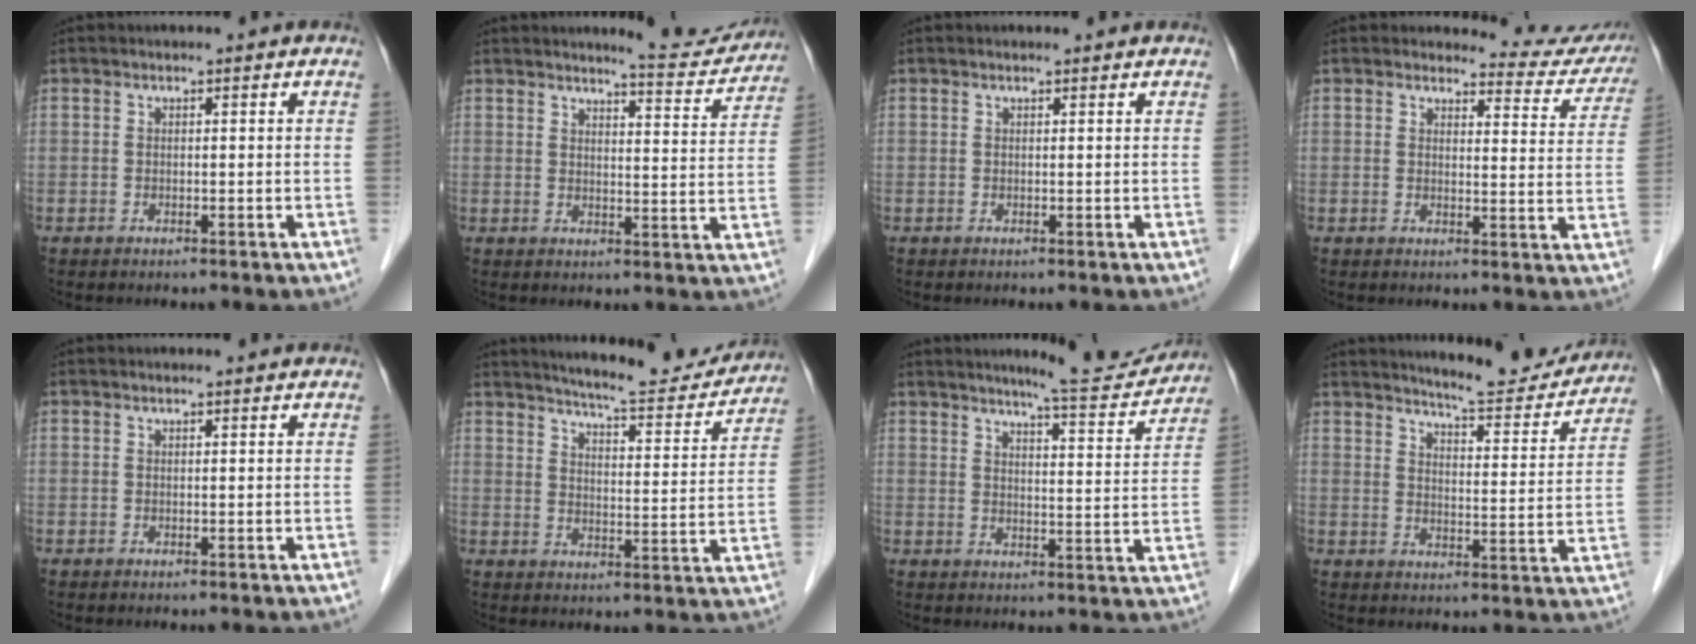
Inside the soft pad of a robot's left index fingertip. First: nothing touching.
{"total": 8.0, "force": [7.8, 0.7, 1.4], "torque": [-0.015, -0.028, 0.086]}
{"total": 0.8, "force": [0.8, 0.0, 0.3], "torque": [-0.010, 0.006, 0.010]}
{"total": 9.4, "force": [9.3, 1.4, -0.4], "torque": [0.025, -0.061, 0.080]}
{"total": 0.6, "force": [0.5, 0.0, 0.3], "torque": [-0.010, 0.005, 0.007]}
{"total": 15.0, "force": [14.1, 1.8, 4.9], "torque": [-0.068, -0.028, 0.180]}
{"total": 10.3, "force": [9.8, 0.2, 3.3], "torque": [-0.044, -0.021, 0.121]}
{"total": 13.1, "force": [12.5, 1.4, 3.8], "torque": [-0.048, -0.030, 0.157]}